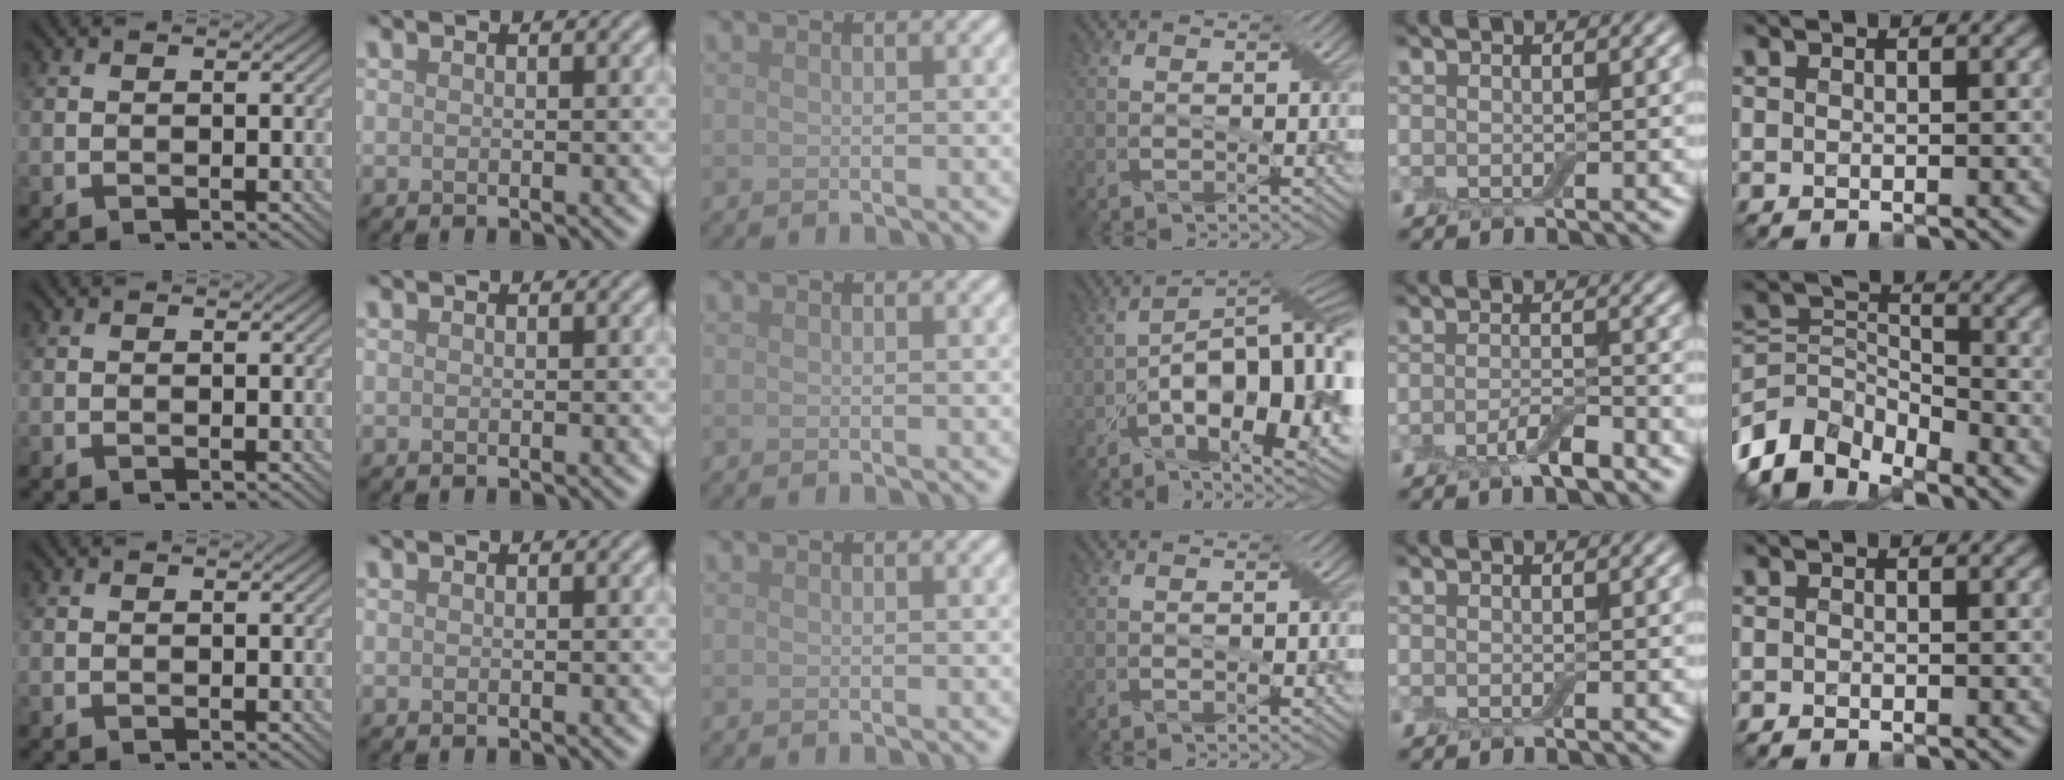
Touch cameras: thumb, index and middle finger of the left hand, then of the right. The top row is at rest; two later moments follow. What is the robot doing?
{"motion": "pour", "object": "bowl"}